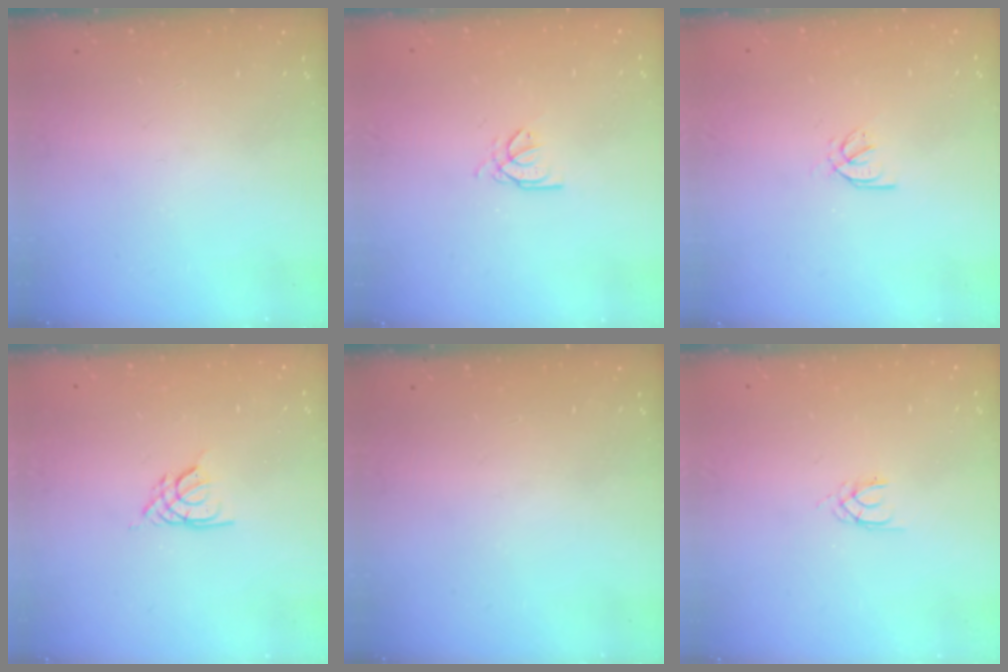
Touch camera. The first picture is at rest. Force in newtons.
{"total": 2.7, "press": 2.7, "slide": 0.4}
{"total": 2.1, "press": 2.0, "slide": 0.5}
{"total": 2.6, "press": 2.6, "slide": 0.6}
{"total": 0.0}
{"total": 1.3, "press": 1.2, "slide": 0.3}